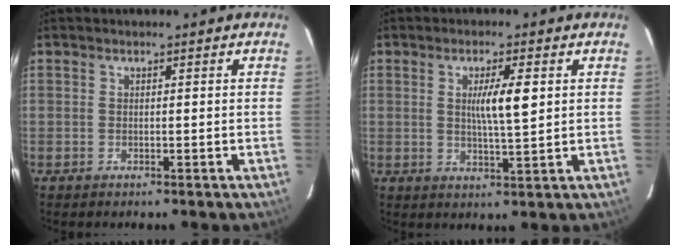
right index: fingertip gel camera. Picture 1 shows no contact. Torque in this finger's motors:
{"motor_torque": [0.37, 0.11, 0.21, 0.10]}